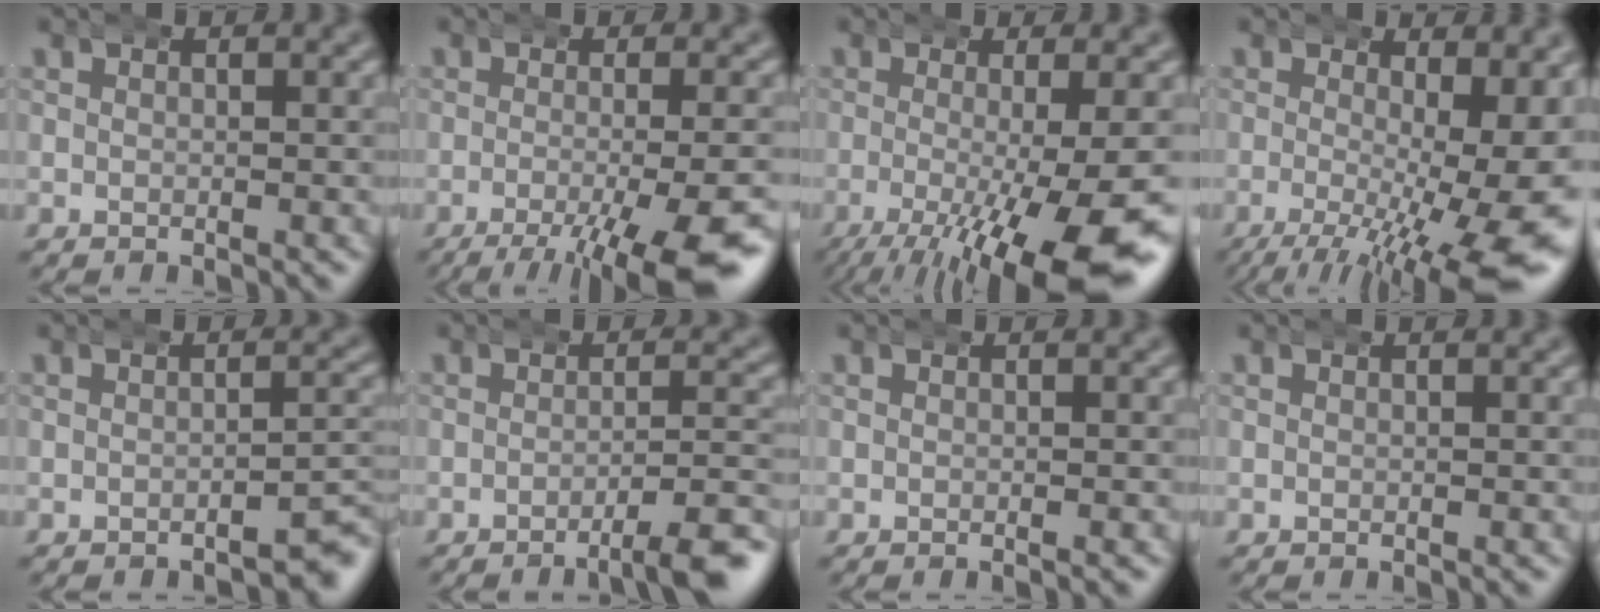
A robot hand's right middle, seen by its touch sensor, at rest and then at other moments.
{"total": 8.5, "force": [-4.9, 2.7, 6.4], "torque": [-0.092, -0.027, -0.062]}
{"total": 10.0, "force": [-3.6, 3.4, 8.7], "torque": [-0.145, -0.039, -0.031]}
{"total": 8.8, "force": [-1.9, 3.6, 7.8], "torque": [-0.113, -0.040, -0.013]}
{"total": 2.5, "force": [-2.0, 0.3, 1.5], "torque": [-0.022, 0.002, -0.032]}
{"total": 4.2, "force": [-2.8, 0.3, 3.1], "torque": [-0.043, -0.002, -0.048]}
{"total": 0.0}
{"total": 0.0}